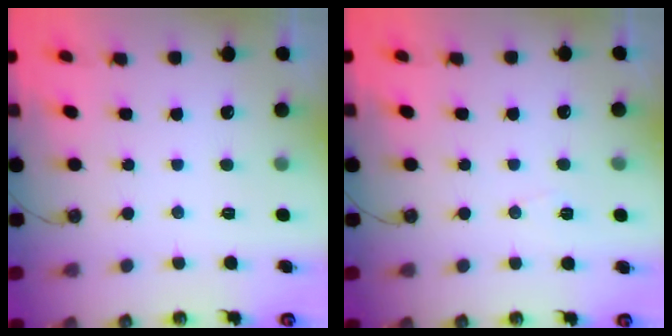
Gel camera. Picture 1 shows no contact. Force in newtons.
{"total": 4.5, "press": 3.4, "slide": 2.9}